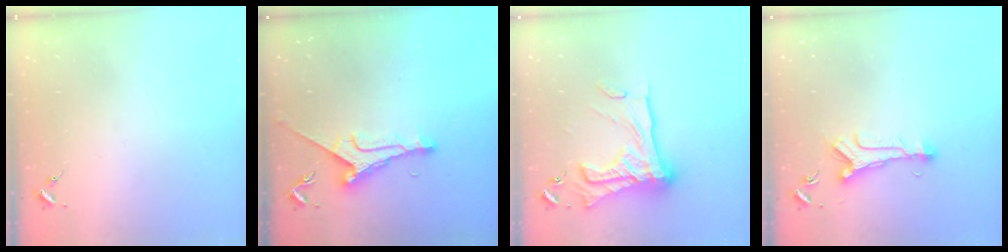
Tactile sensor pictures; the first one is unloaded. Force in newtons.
{"total": 9.1, "press": 9.1, "slide": 0.8}
{"total": 24.7, "press": 24.6, "slide": 2.0}
{"total": 8.3, "press": 8.3, "slide": 0.5}